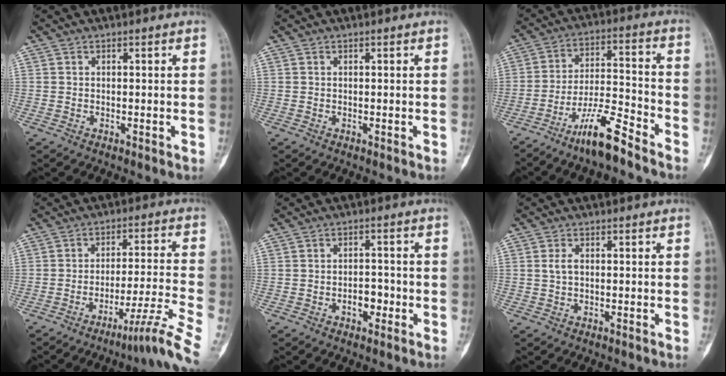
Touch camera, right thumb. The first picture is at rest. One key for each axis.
{"total": 0.0}
{"total": 10.9, "fx": -8.2, "fy": 1.6, "fz": 7.1, "tx": -0.134, "ty": 0.061, "tz": -0.149}
{"total": 11.3, "fx": -7.4, "fy": -0.9, "fz": 8.5, "tx": -0.135, "ty": 0.060, "tz": -0.111}
{"total": 3.4, "fx": -1.4, "fy": 2.1, "fz": 2.3, "tx": -0.020, "ty": 0.015, "tz": -0.020}
{"total": 1.6, "fx": 0.1, "fy": 0.7, "fz": 1.4, "tx": -0.033, "ty": 0.001, "tz": 0.001}